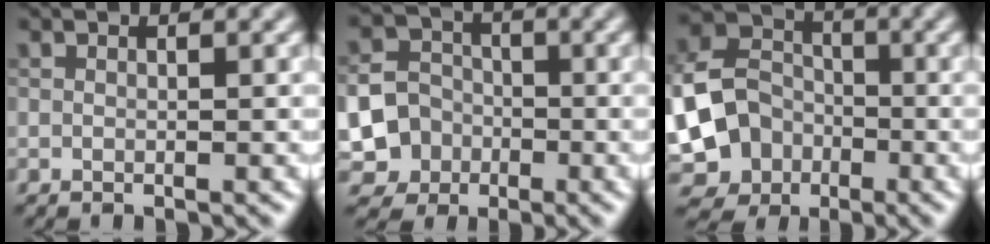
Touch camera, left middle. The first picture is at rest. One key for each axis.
{"total": 10.4, "fx": -3.4, "fy": 9.5, "fz": 2.5, "tx": -0.068, "ty": -0.017, "tz": -0.084}
{"total": 11.0, "fx": -2.8, "fy": 9.4, "fz": 5.0, "tx": -0.109, "ty": -0.013, "tz": -0.073}